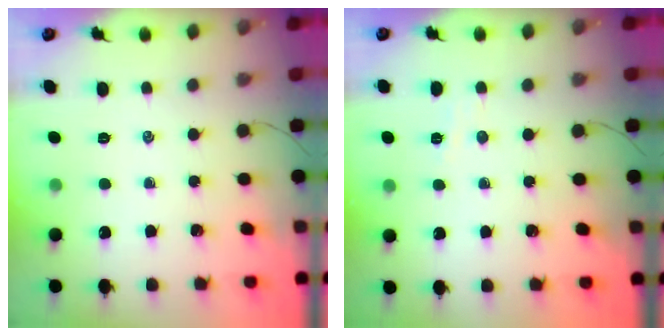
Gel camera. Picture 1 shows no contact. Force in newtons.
{"total": 2.9, "press": 2.7, "slide": 1.0}